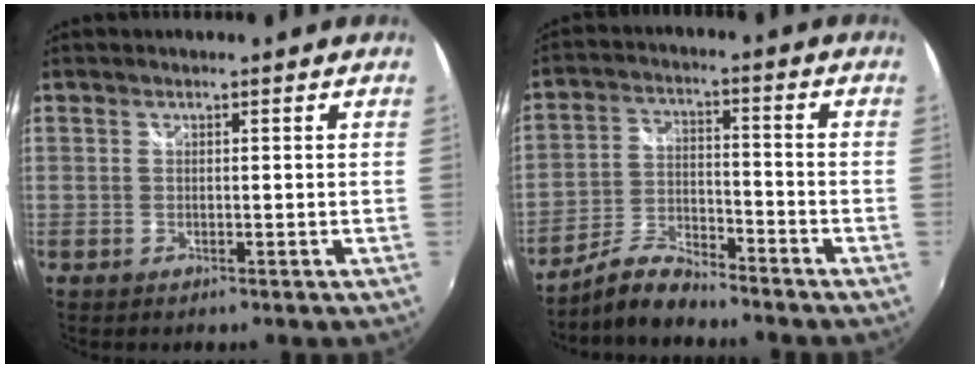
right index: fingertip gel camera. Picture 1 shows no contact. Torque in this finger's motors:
{"motor_torque": [-0.21, -0.30, -0.04, 0.00]}